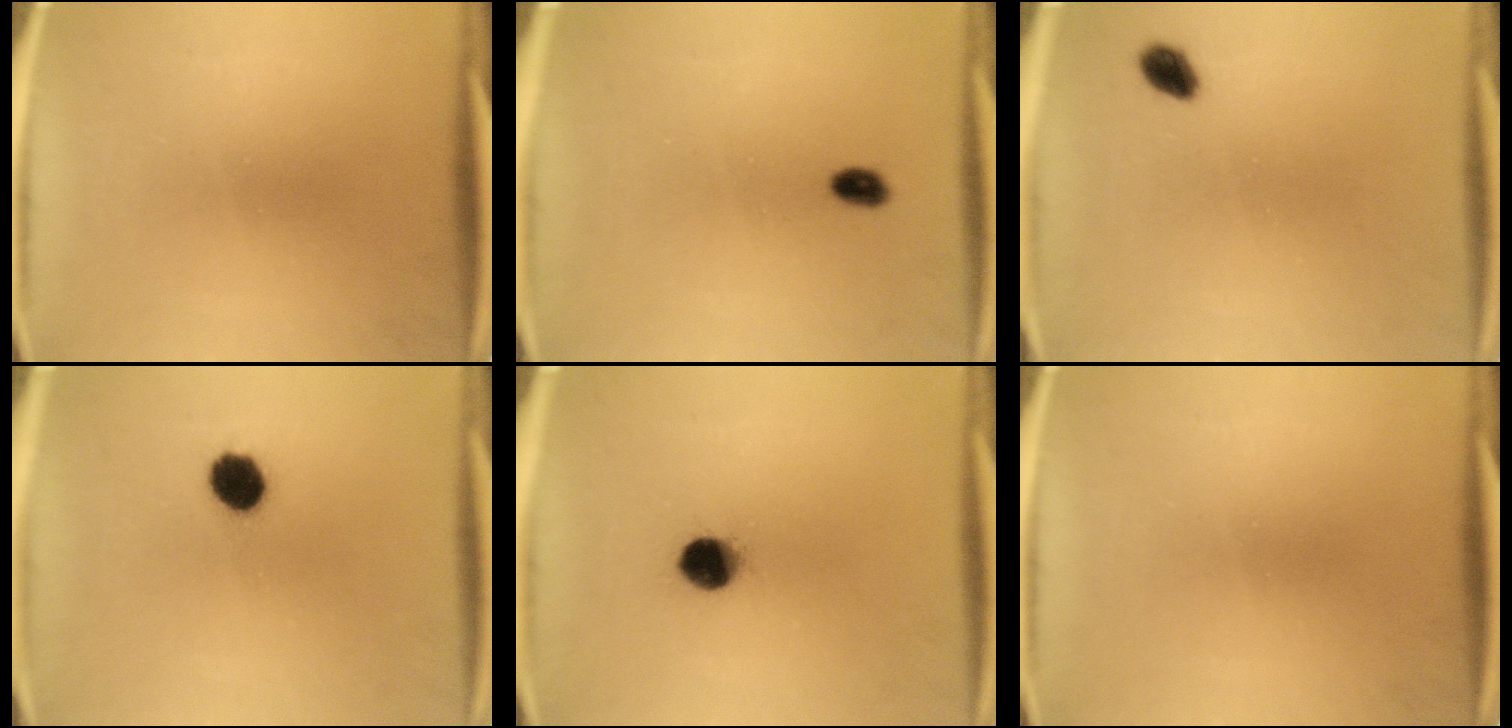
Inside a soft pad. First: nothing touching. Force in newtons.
{"total": 1.9}
{"total": 2.8}
{"total": 6.3}
{"total": 6.6}
{"total": 0.0}